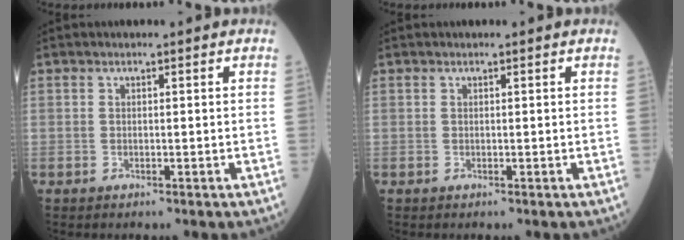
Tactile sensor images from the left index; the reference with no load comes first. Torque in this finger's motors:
{"motor_torque": [-0.10, 0.28, -0.05, 0.00]}